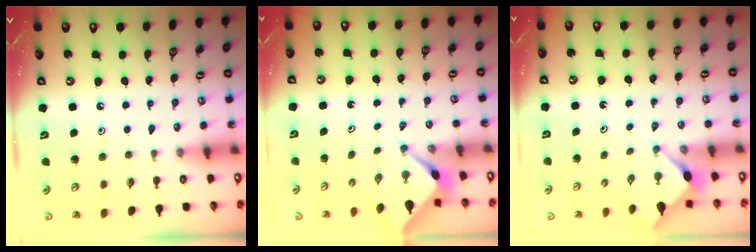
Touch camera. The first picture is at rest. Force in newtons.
{"total": 2.1, "press": 2.1, "slide": 0.2}
{"total": 2.9, "press": 2.9, "slide": 0.3}